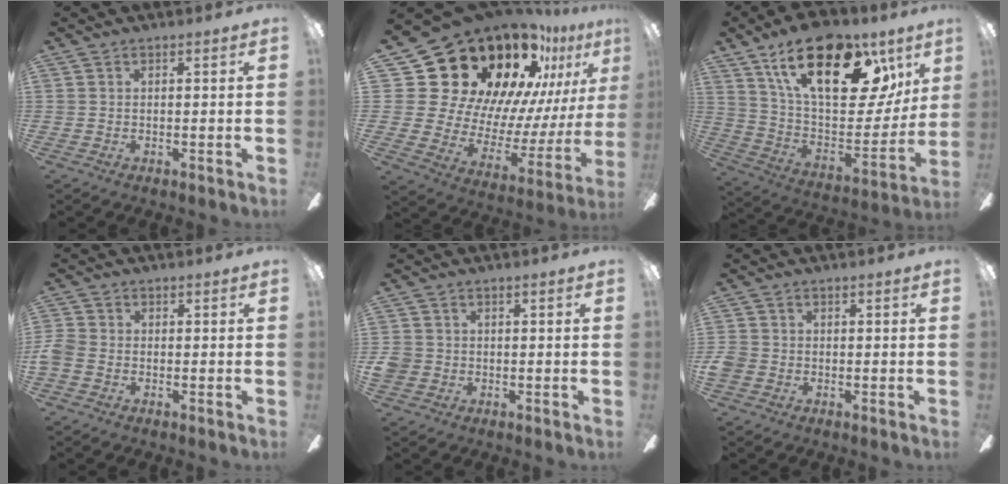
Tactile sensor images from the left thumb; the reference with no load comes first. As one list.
[{"total": 28.6, "force": [20.3, 15.8, 12.5], "torque": [-0.189, -0.176, 0.404]}, {"total": 27.5, "force": [14.4, 13.4, 19.2], "torque": [-0.296, -0.070, 0.250]}, {"total": 3.2, "force": [-1.2, 2.4, 1.7], "torque": [-0.031, 0.009, -0.023]}, {"total": 3.1, "force": [-0.6, 2.9, 1.0], "torque": [-0.017, 0.009, -0.011]}, {"total": 2.8, "force": [-1.1, 2.3, 1.2], "torque": [-0.017, 0.010, -0.019]}]